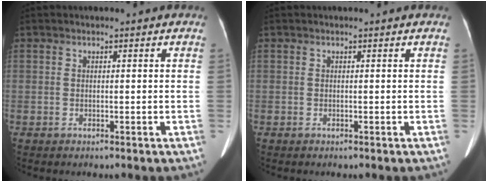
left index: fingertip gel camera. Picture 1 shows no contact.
{"total": 0.0}